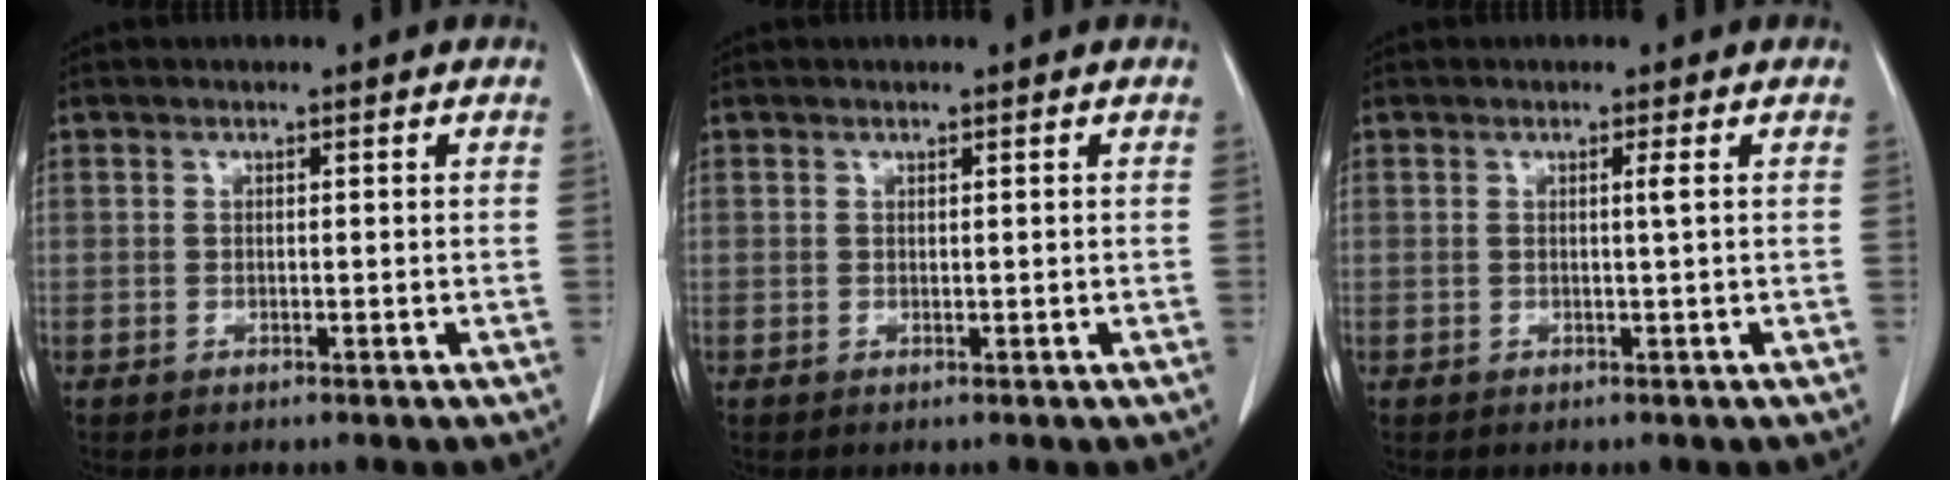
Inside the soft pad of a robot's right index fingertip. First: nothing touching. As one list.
[{"total": 0.0}, {"total": 1.0, "force": [0.2, -0.5, 0.9], "torque": [-0.017, -0.003, 0.004]}]